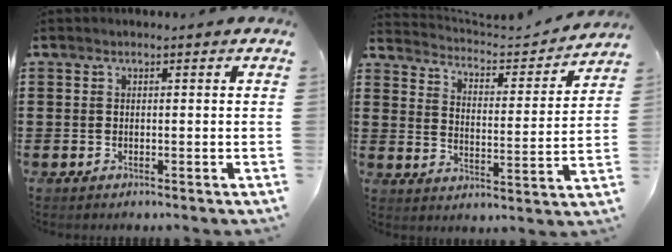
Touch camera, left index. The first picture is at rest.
{"total": 3.3, "force": [3.3, 0.4, 0.2], "torque": [-0.028, -0.029, 0.048]}